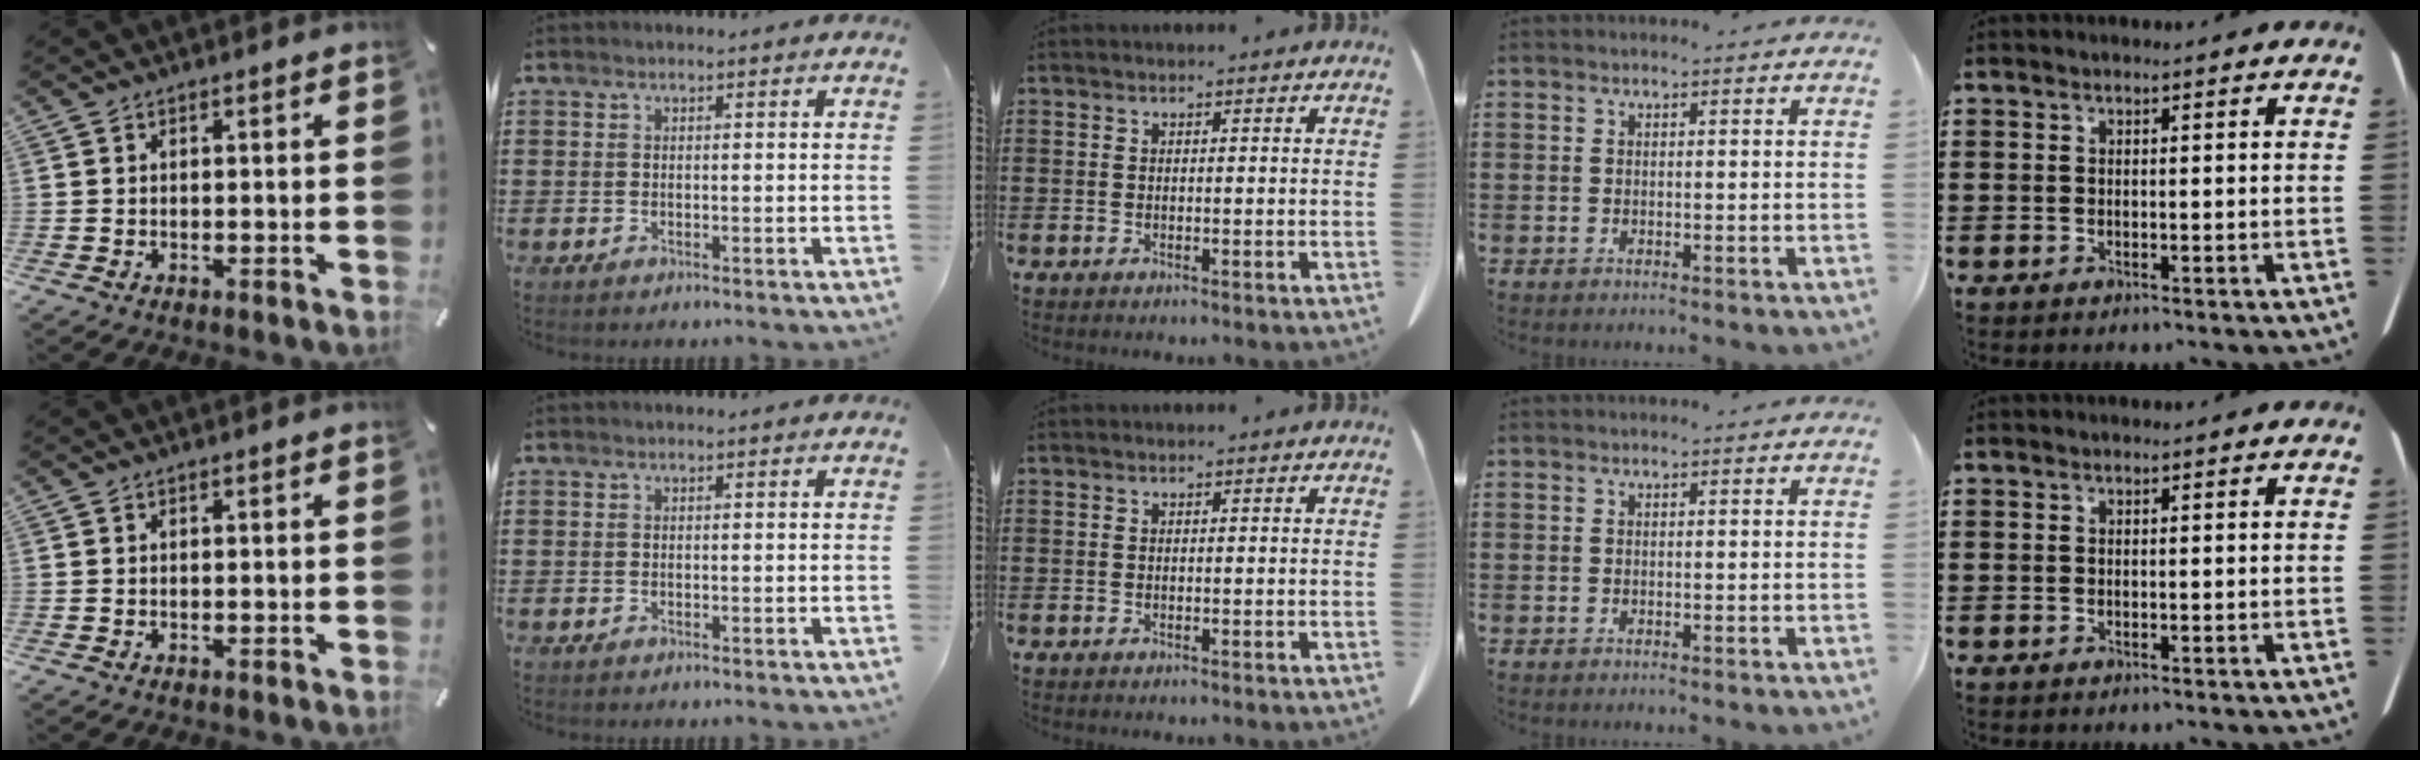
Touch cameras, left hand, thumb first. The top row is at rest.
{}